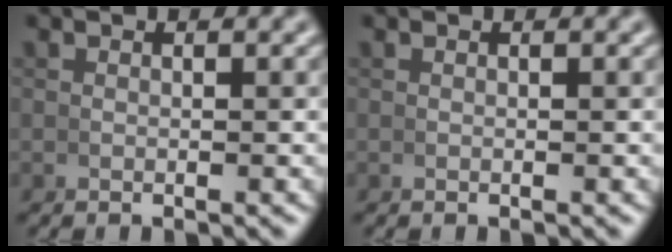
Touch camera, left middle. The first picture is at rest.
{"total": 0.0}